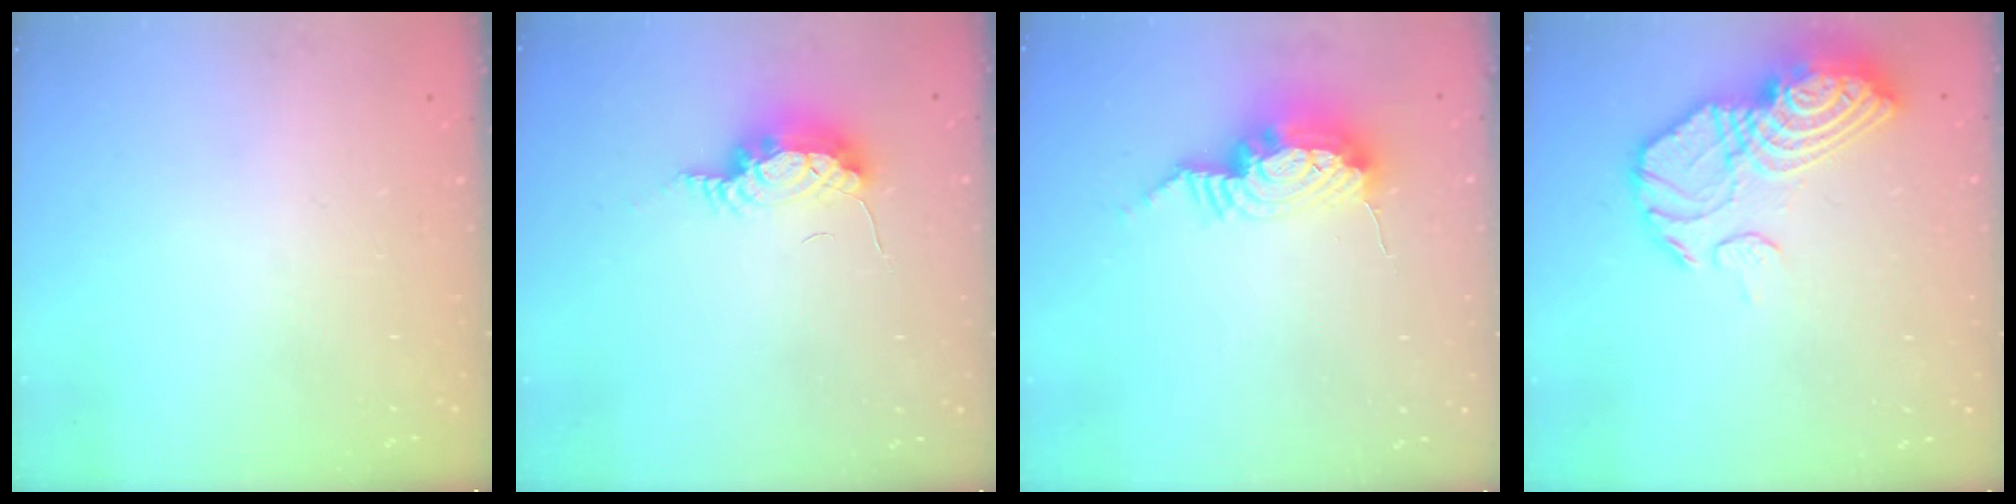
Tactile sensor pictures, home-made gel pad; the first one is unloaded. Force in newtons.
{"total": 7.7, "press": 7.4, "slide": 1.9}
{"total": 11.9, "press": 11.8, "slide": 1.6}
{"total": 19.4, "press": 16.7, "slide": 9.9}